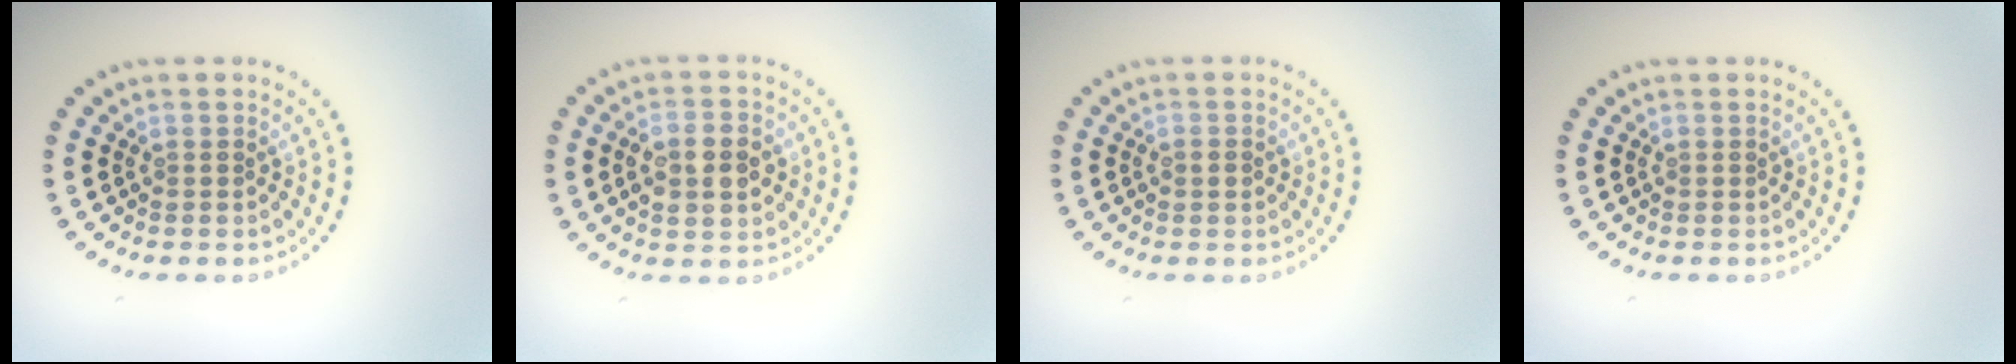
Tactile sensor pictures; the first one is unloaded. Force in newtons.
{"total": 4.3, "press": 4.3, "slide": 0.3}
{"total": 1.1, "press": 1.1, "slide": 0.1}
{"total": 0.0}